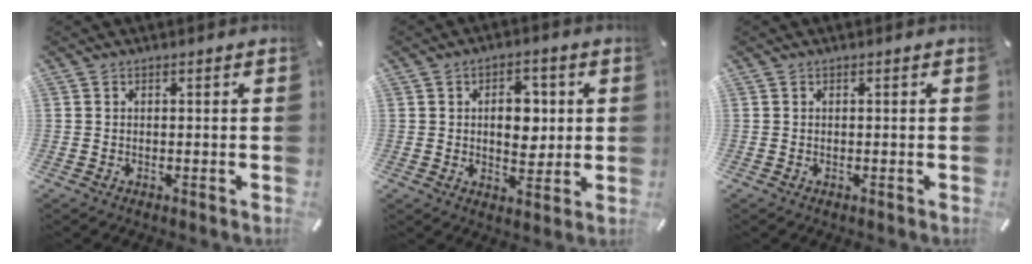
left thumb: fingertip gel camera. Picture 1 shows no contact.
{"total": 8.3, "force": [1.3, 5.7, 5.9], "torque": [-0.077, -0.002, 0.015]}
{"total": 0.0}